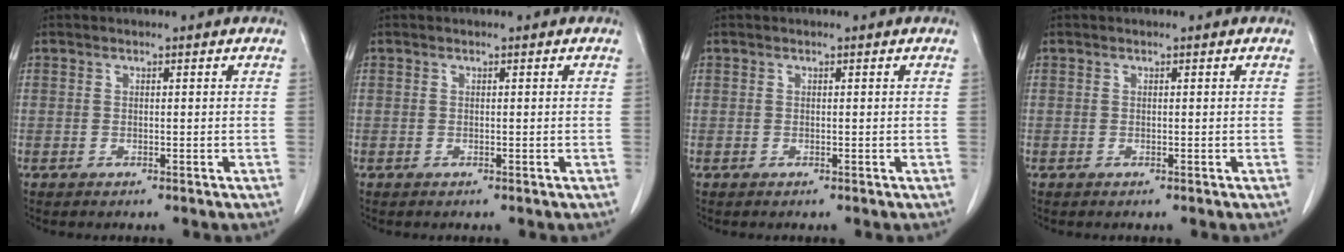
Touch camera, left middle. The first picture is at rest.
{"total": 0.0}
{"total": 0.0}
{"total": 0.0}